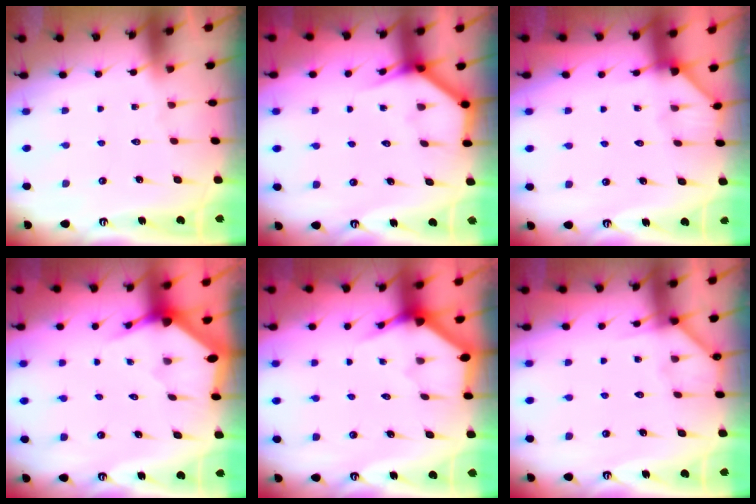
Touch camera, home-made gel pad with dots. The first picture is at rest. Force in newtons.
{"total": 4.7, "press": 4.7, "slide": 0.3}
{"total": 2.0, "press": 2.0, "slide": 0.1}
{"total": 2.9, "press": 2.9, "slide": 0.2}
{"total": 3.6, "press": 3.6, "slide": 0.2}
{"total": 3.8, "press": 3.7, "slide": 0.4}